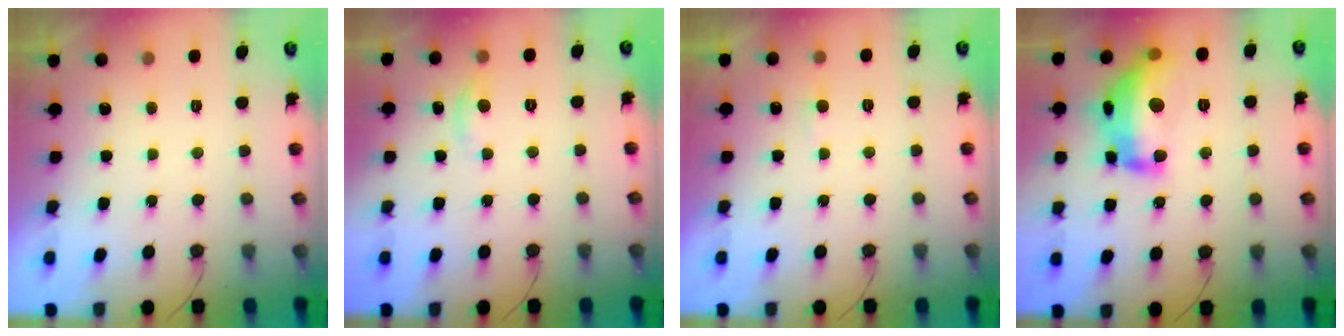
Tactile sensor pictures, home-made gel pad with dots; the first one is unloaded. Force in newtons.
{"total": 3.2, "press": 3.1, "slide": 0.4}
{"total": 3.6, "press": 3.6, "slide": 0.4}
{"total": 19.1, "press": 19.0, "slide": 1.0}